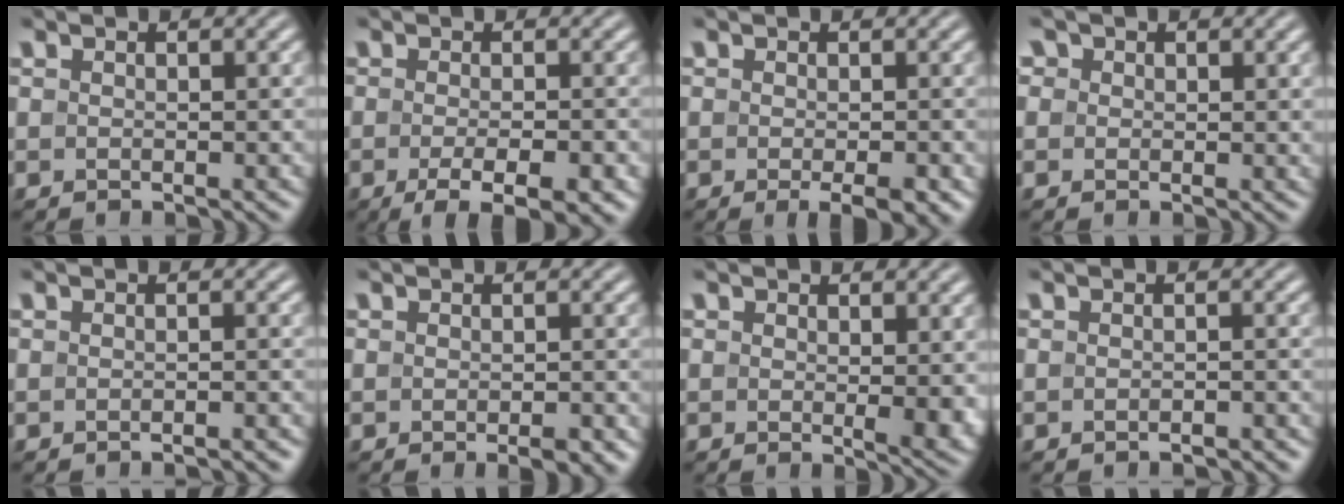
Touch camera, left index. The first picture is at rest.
{"total": 5.4, "force": [-2.6, 1.5, 4.5], "torque": [-0.071, -0.006, -0.035]}
{"total": 2.8, "force": [-1.1, 0.5, 2.5], "torque": [-0.037, -0.006, -0.015]}
{"total": 2.0, "force": [0.9, 1.6, 0.6], "torque": [-0.006, 0.003, -0.001]}
{"total": 1.8, "force": [-1.6, 0.3, 0.8], "torque": [0.003, 0.007, -0.020]}
{"total": 1.9, "force": [-1.1, 0.4, 1.5], "torque": [-0.020, -0.003, -0.014]}
{"total": 2.6, "force": [0.4, 0.8, 2.4], "torque": [-0.029, -0.010, 0.008]}
{"total": 1.5, "force": [-1.4, 0.3, 0.6], "torque": [-0.004, 0.004, -0.017]}